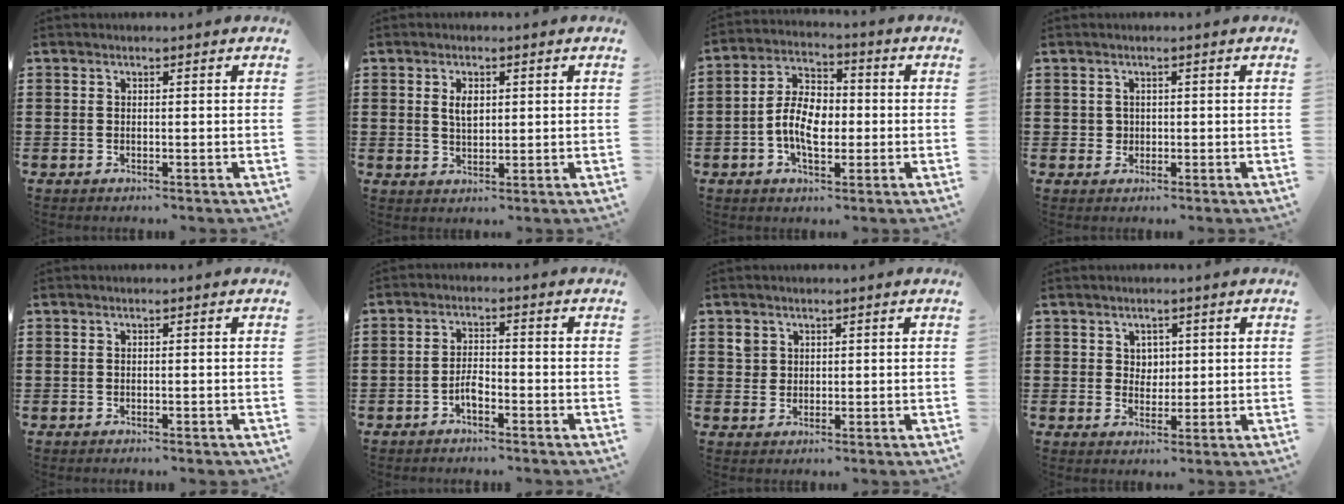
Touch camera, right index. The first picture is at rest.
{"total": 2.8, "force": [0.8, 1.4, 2.3], "torque": [-0.049, 0.007, 0.013]}
{"total": 7.5, "force": [-1.5, 4.5, 5.9], "torque": [-0.134, 0.008, -0.034]}
{"total": 1.3, "force": [0.2, 1.2, 0.2], "torque": [-0.008, 0.007, 0.003]}
{"total": 0.0}
{"total": 3.0, "force": [-1.7, 1.1, 2.2], "torque": [-0.050, 0.004, -0.035]}
{"total": 2.3, "force": [1.3, 1.9, 0.4], "torque": [-0.015, 0.009, 0.024]}
{"total": 2.5, "force": [1.3, 2.1, 0.7], "torque": [-0.013, 0.006, 0.021]}